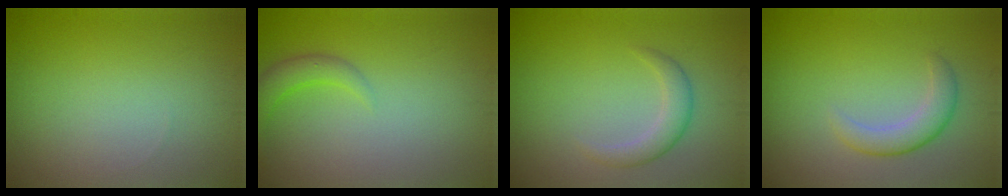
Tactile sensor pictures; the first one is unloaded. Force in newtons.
{"total": 2.3, "press": 2.3, "slide": 0.3}
{"total": 2.2, "press": 2.2, "slide": 0.1}
{"total": 2.7, "press": 2.7, "slide": 0.1}